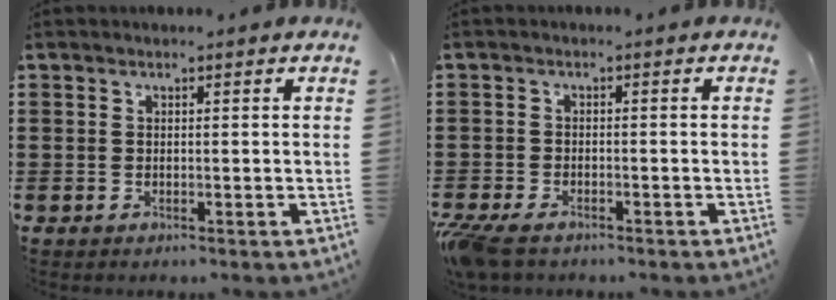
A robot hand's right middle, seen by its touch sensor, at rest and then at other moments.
{"total": 3.1, "force": [-2.8, 0.8, 1.0], "torque": [-0.048, -0.007, -0.065]}